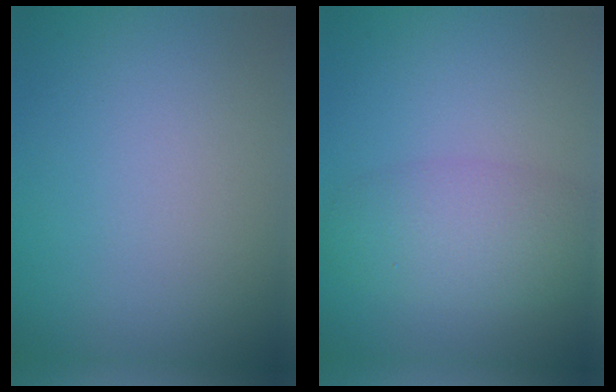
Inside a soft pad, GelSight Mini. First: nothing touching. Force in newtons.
{"total": 4.3, "press": 4.2, "slide": 0.2}